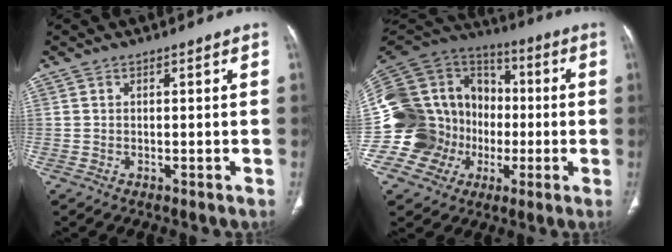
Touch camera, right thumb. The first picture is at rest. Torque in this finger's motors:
{"motor_torque": [1.89, 1.70, 0.85, -0.68, 0.29]}